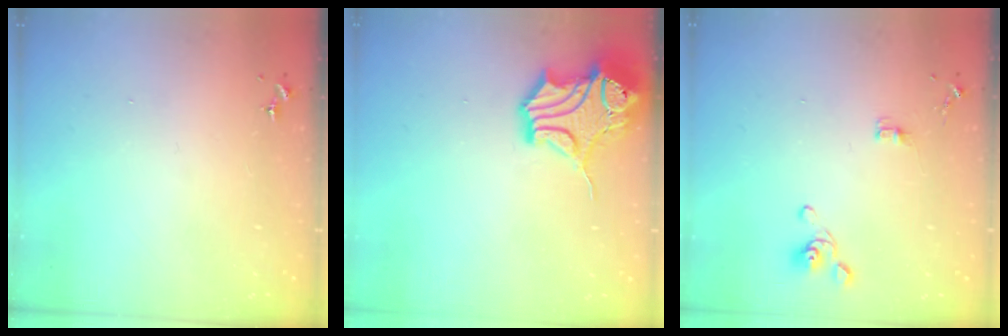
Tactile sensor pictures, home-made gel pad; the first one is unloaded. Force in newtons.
{"total": 15.4, "press": 15.2, "slide": 2.5}
{"total": 5.4, "press": 4.7, "slide": 2.7}